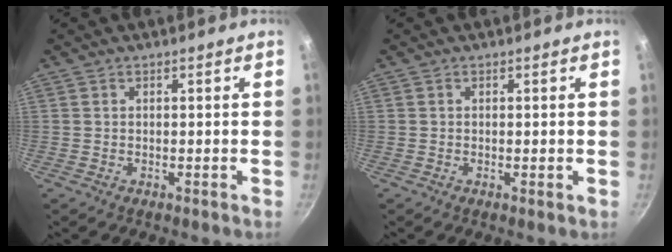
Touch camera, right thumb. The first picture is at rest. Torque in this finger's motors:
{"motor_torque": [-0.12, 0.06, -0.09, -0.08, 0.02]}